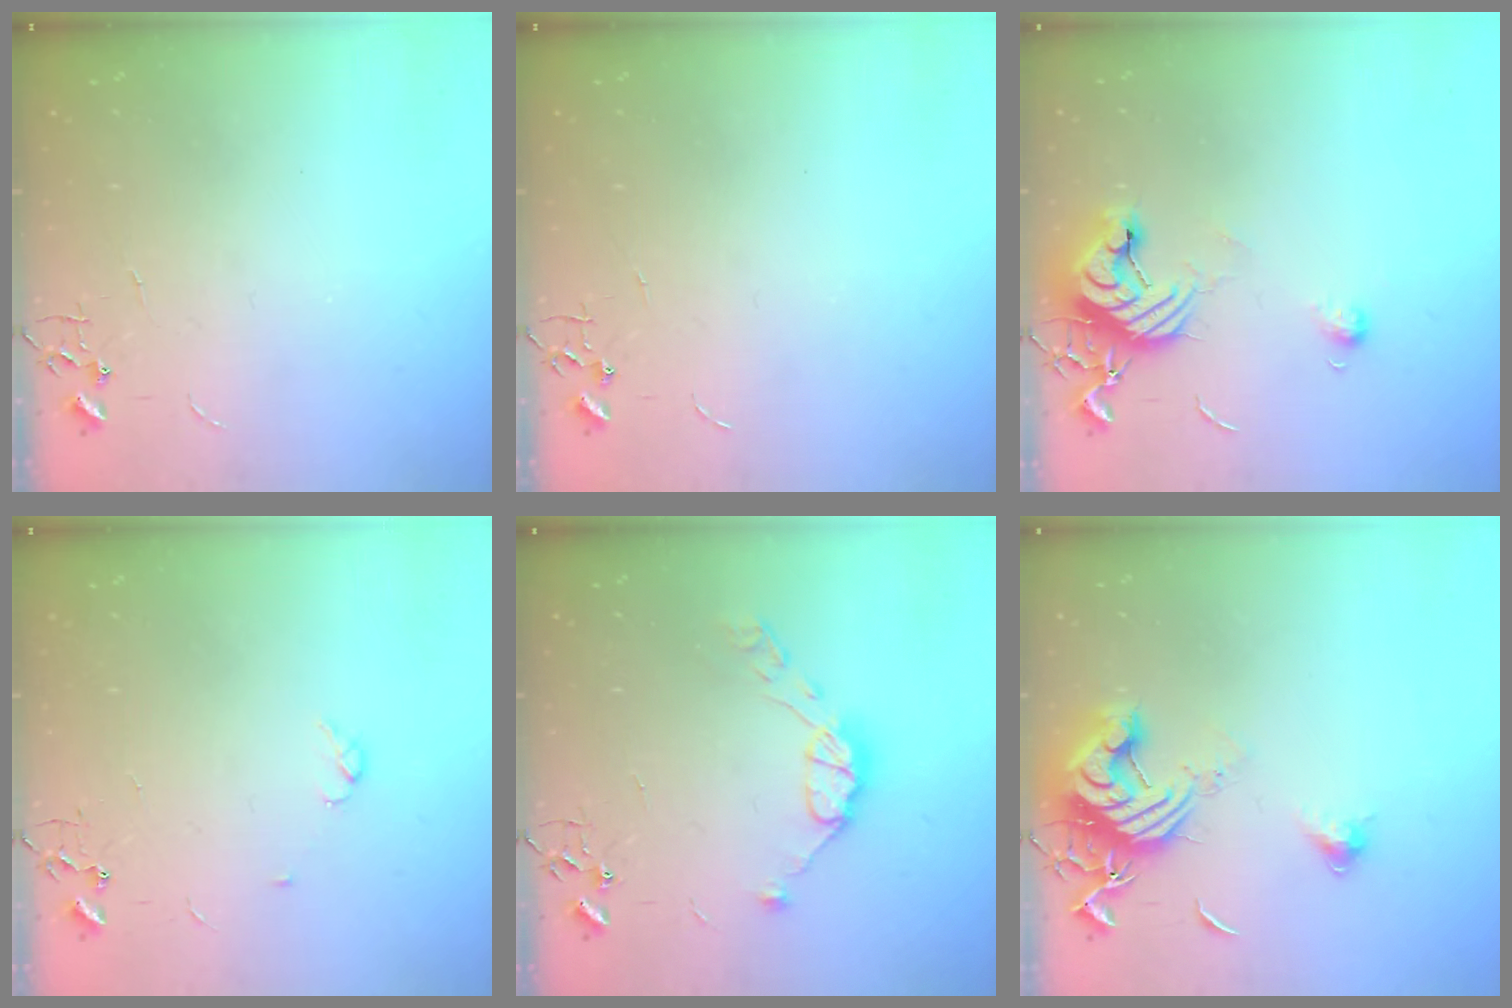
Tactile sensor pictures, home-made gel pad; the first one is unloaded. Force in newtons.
{"total": 0.0}
{"total": 11.3, "press": 11.3, "slide": 1.3}
{"total": 3.7, "press": 3.6, "slide": 0.5}
{"total": 9.5, "press": 9.5, "slide": 0.3}
{"total": 13.2, "press": 13.1, "slide": 1.6}